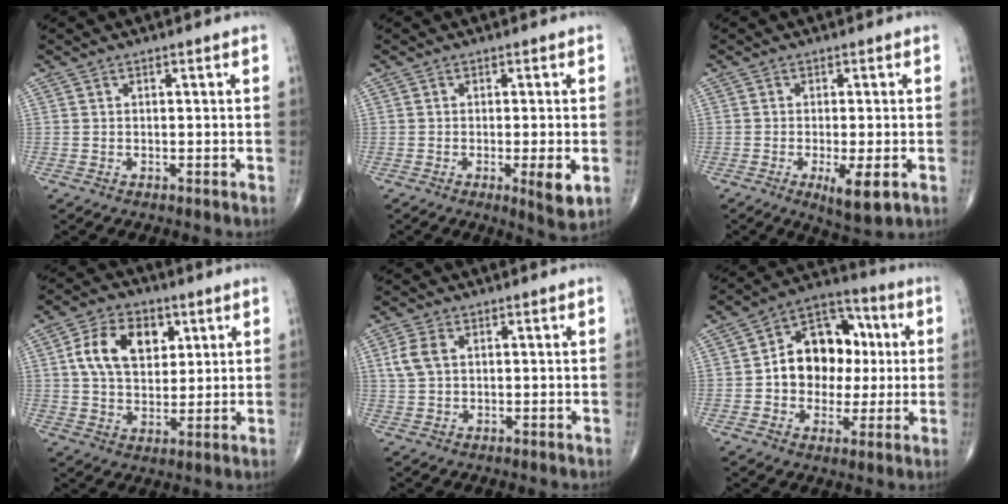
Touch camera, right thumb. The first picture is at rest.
{"total": 5.1, "force": [-1.2, 0.8, 4.9], "torque": [-0.073, -0.015, -0.020]}
{"total": 6.1, "force": [-2.1, 1.5, 5.5], "torque": [-0.087, -0.016, -0.032]}
{"total": 12.4, "force": [3.8, 8.2, 8.5], "torque": [-0.119, -0.004, 0.065]}
{"total": 4.3, "force": [1.2, 2.7, 3.2], "torque": [-0.074, 0.007, 0.024]}
{"total": 15.6, "force": [1.0, 11.7, 10.3], "torque": [-0.101, 0.028, 0.009]}